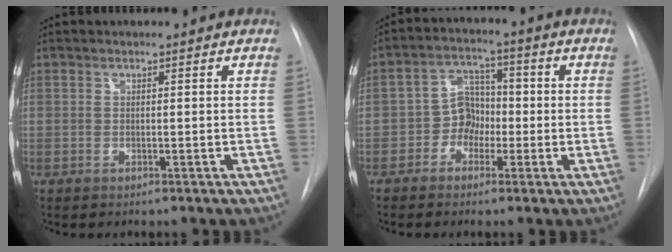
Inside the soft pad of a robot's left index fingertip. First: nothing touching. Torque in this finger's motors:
{"motor_torque": [0.74, 0.26, 0.03, 0.00]}